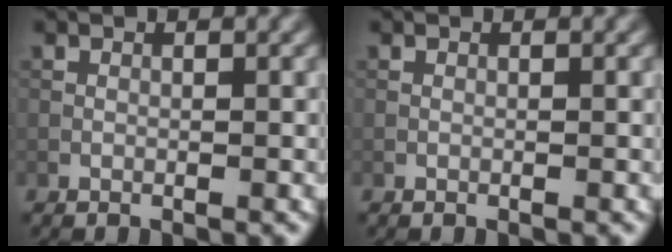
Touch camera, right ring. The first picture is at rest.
{"total": 0.0}